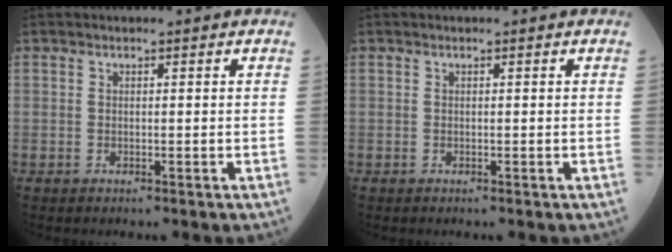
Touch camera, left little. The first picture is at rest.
{"total": 0.0}